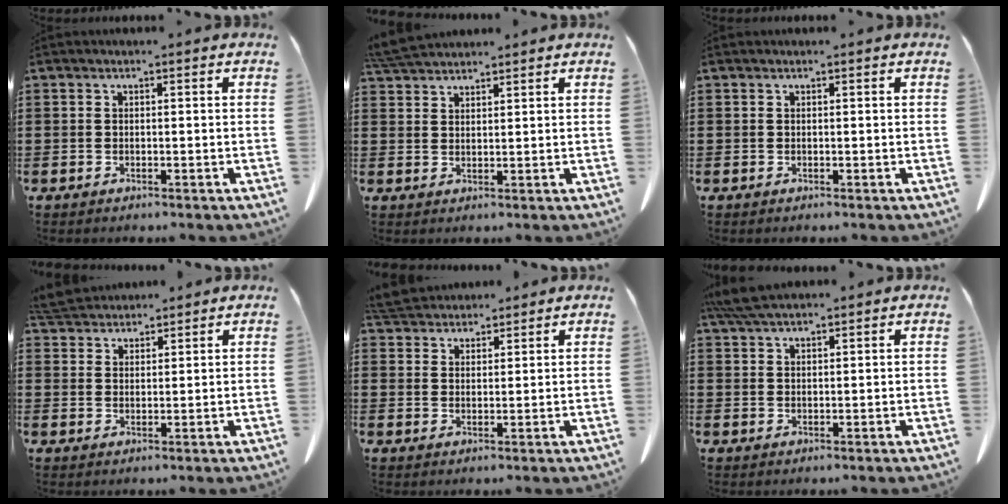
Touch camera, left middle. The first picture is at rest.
{"total": 4.5, "force": [4.2, 0.7, 1.3], "torque": [-0.037, -0.006, 0.081]}
{"total": 0.0}
{"total": 4.7, "force": [4.5, 1.2, 0.7], "torque": [-0.030, -0.007, 0.086]}
{"total": 5.0, "force": [4.7, 1.3, 0.7], "torque": [-0.031, -0.010, 0.089]}
{"total": 4.7, "force": [3.9, 1.1, 2.5], "torque": [-0.059, -0.004, 0.073]}